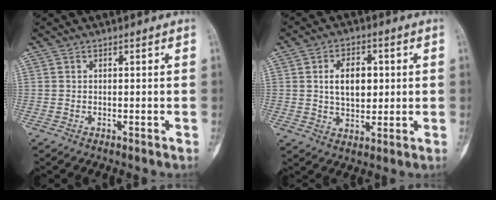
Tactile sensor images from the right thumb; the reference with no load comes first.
{"total": 8.5, "force": [1.4, 5.4, 6.4], "torque": [-0.085, -0.002, 0.025]}